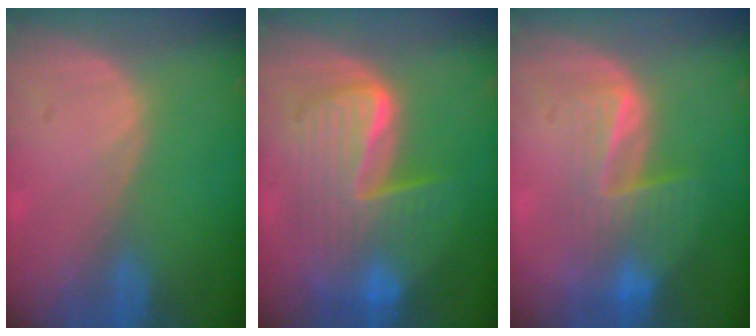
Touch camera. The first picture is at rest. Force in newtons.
{"total": 10.5, "press": 10.4, "slide": 0.9}
{"total": 7.4, "press": 6.7, "slide": 3.1}